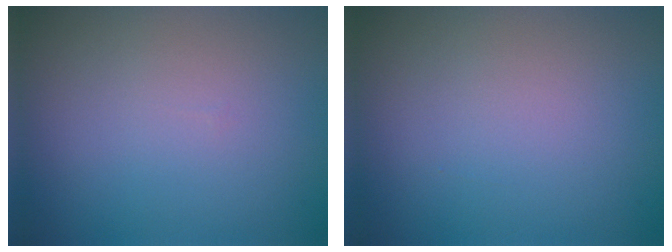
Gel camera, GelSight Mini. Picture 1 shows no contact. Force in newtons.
{"total": 0.0}